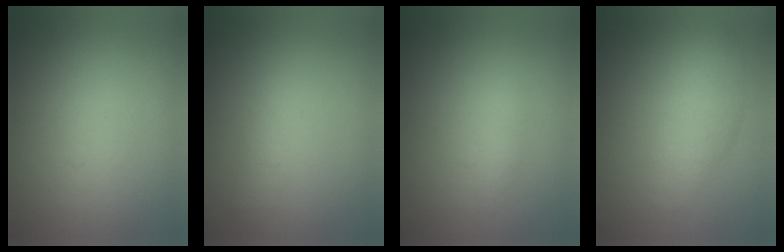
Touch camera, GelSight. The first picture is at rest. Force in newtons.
{"total": 1.9}
{"total": 1.2}
{"total": 3.0}